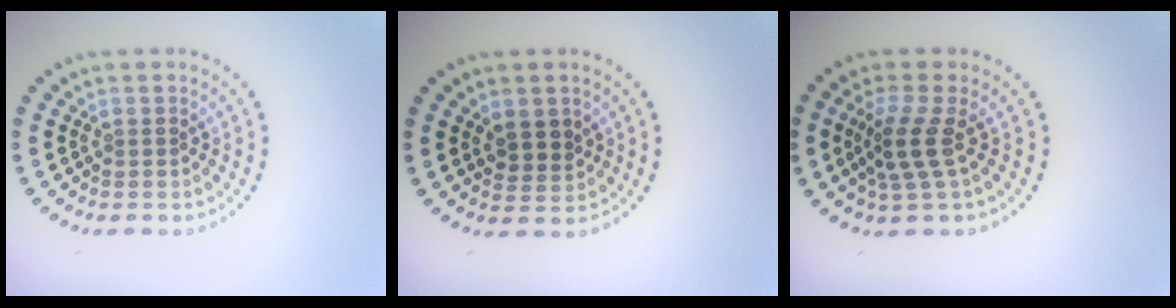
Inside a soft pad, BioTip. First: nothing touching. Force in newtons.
{"total": 2.2, "press": 2.1, "slide": 0.9}
{"total": 2.8, "press": 2.3, "slide": 1.6}